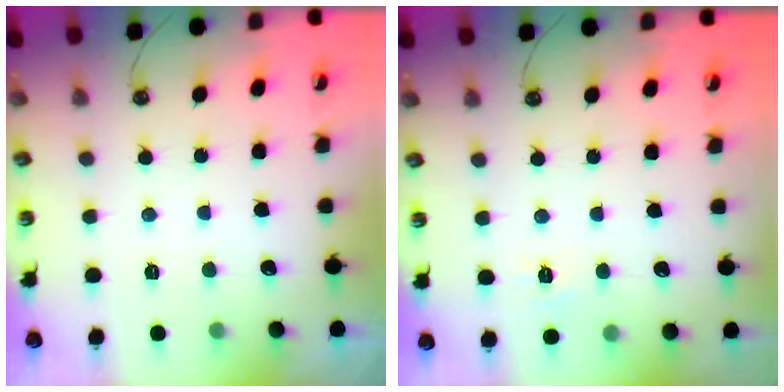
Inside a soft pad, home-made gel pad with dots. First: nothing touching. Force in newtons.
{"total": 4.0, "press": 3.9, "slide": 0.6}